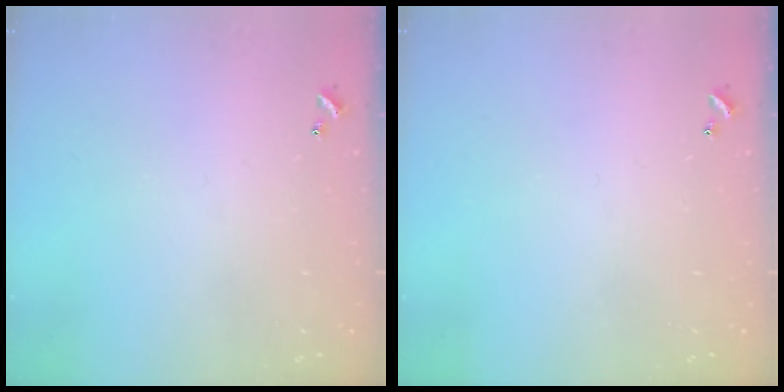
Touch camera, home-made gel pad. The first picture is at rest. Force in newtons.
{"total": 0.0}